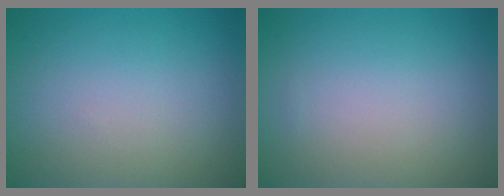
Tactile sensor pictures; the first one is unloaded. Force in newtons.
{"total": 0.0}